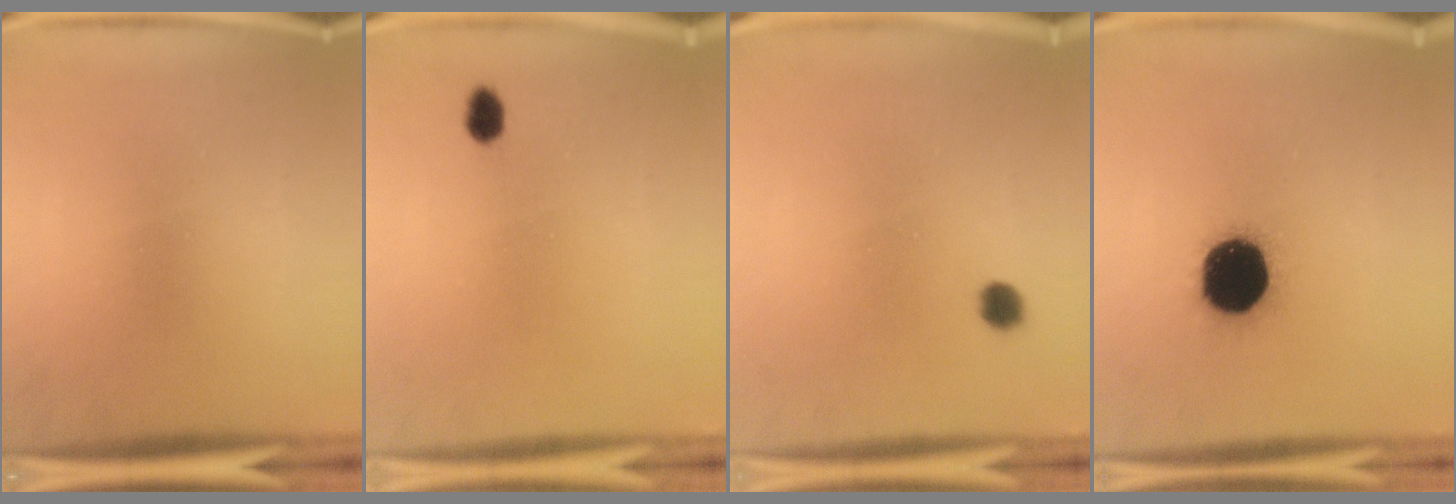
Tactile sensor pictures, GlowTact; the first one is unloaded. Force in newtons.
{"total": 2.3}
{"total": 1.8}
{"total": 19.3}